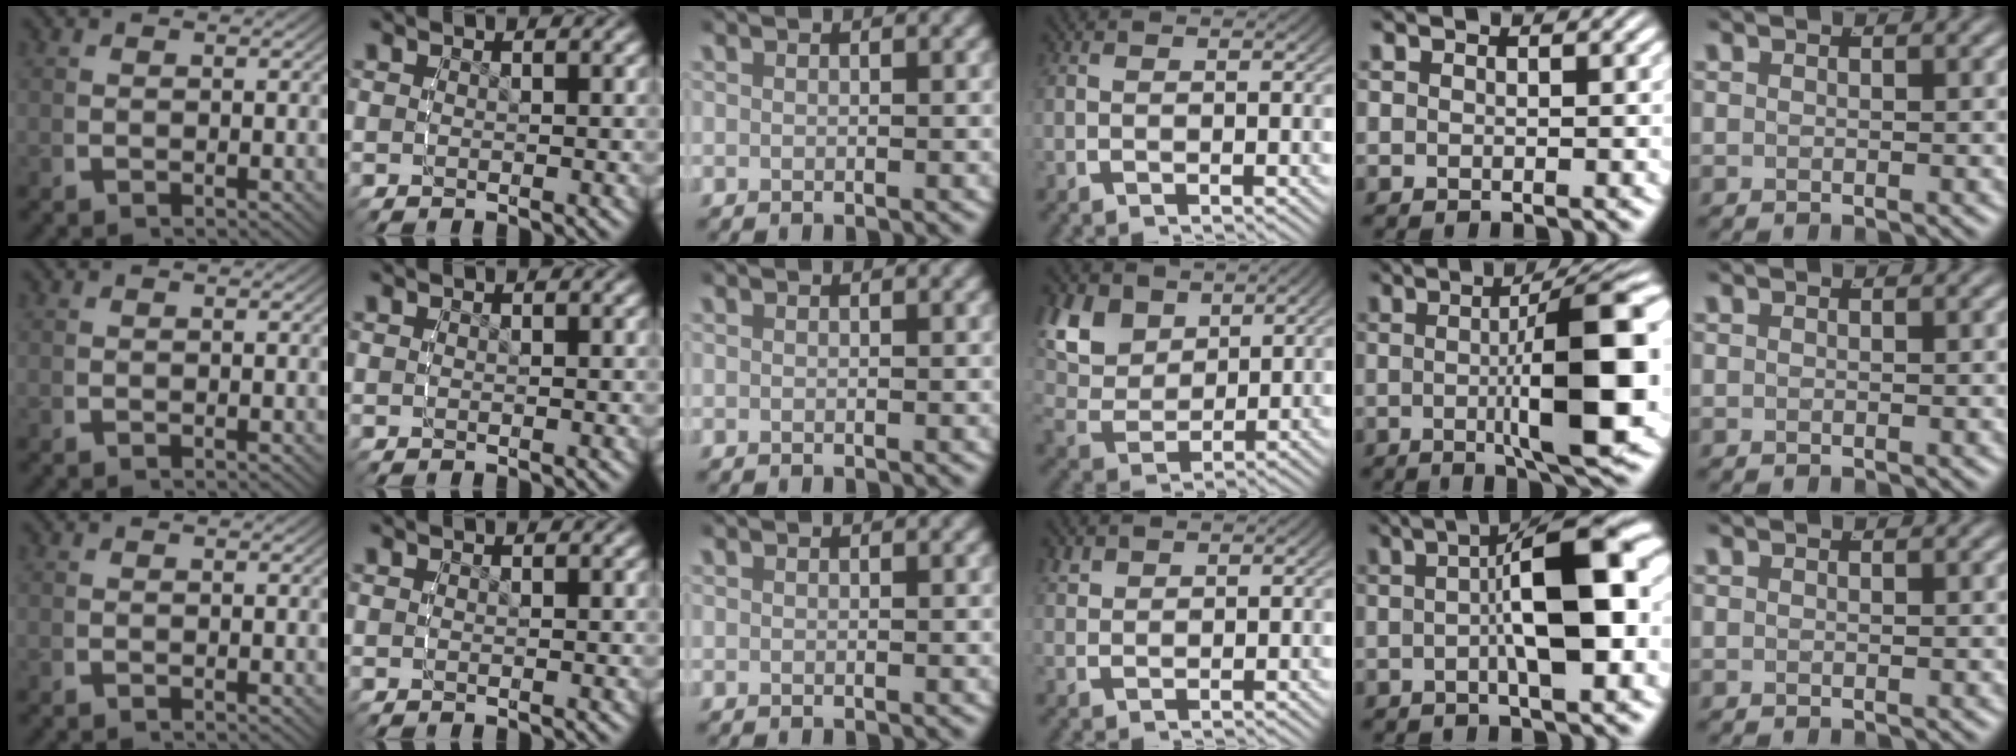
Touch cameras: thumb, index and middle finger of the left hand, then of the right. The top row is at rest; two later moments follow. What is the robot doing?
{"motion": "lift_and_place", "object": "markers"}